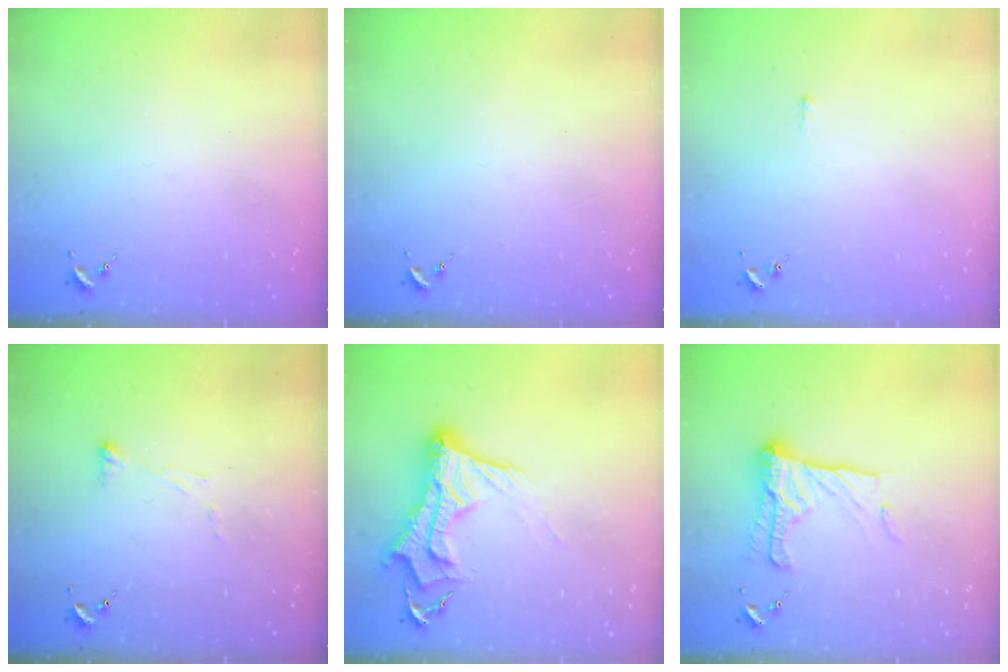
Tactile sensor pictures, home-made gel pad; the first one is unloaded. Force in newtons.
{"total": 0.0}
{"total": 2.6, "press": 2.6, "slide": 0.4}
{"total": 3.1, "press": 3.0, "slide": 0.7}
{"total": 15.8, "press": 15.7, "slide": 1.2}
{"total": 18.0, "press": 17.9, "slide": 1.3}